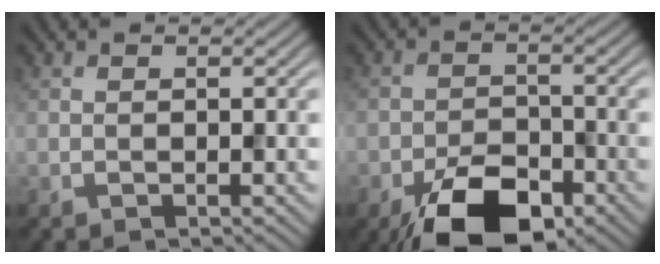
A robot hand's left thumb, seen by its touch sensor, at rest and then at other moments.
{"total": 9.3, "force": [-5.8, 4.4, 5.8], "torque": [-0.097, -0.010, -0.103]}